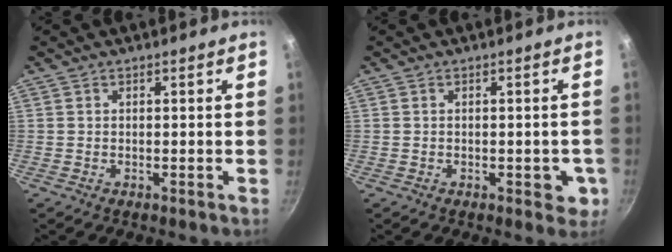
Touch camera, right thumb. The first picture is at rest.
{"total": 4.0, "force": [-1.1, 2.2, 3.2], "torque": [-0.019, 0.003, -0.014]}